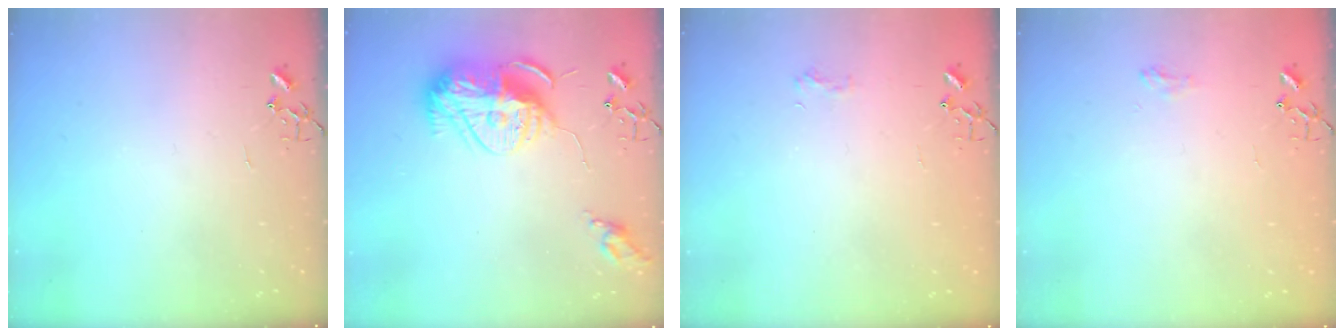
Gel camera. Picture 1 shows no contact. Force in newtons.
{"total": 14.8, "press": 14.8, "slide": 1.2}
{"total": 5.8, "press": 5.8, "slide": 0.7}
{"total": 6.8, "press": 6.8, "slide": 0.9}